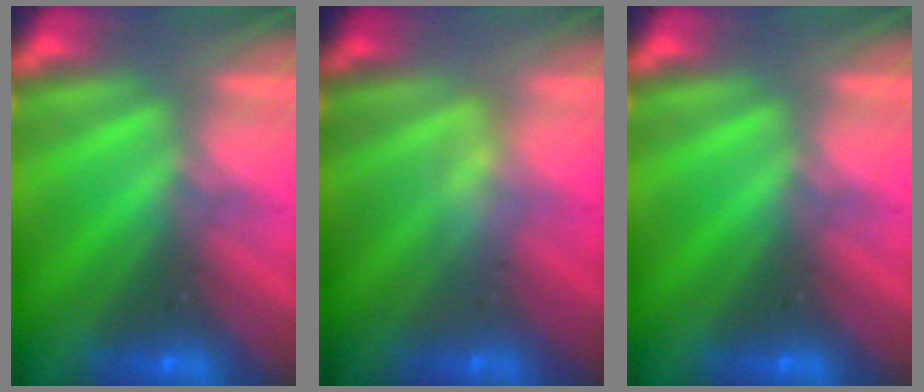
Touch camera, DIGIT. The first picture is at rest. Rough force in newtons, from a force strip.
{"total": 2.4}
{"total": 0.0}